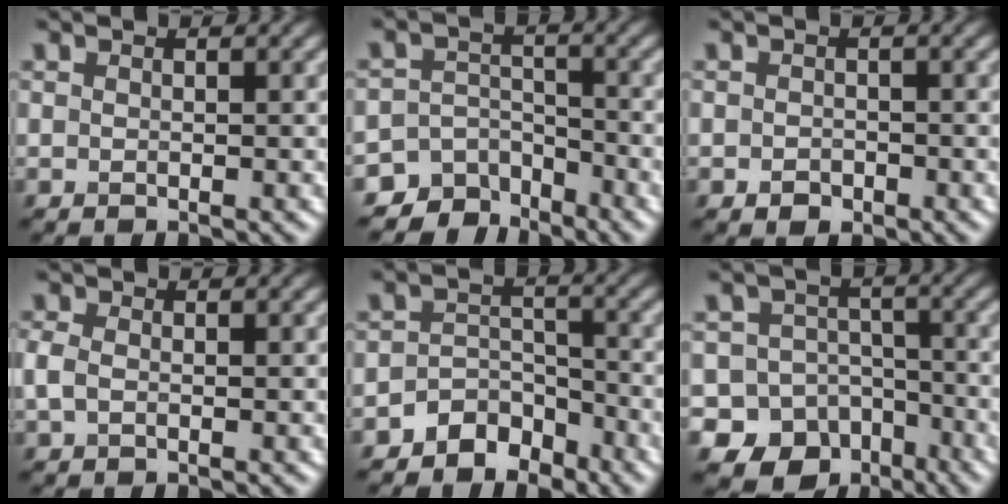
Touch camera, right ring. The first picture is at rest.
{"total": 5.6, "force": [-4.5, 3.2, 0.5], "torque": [0.010, -0.004, -0.071]}
{"total": 1.1, "force": [-0.4, 0.8, 0.6], "torque": [-0.011, -0.001, -0.009]}
{"total": 1.5, "force": [0.0, 1.0, 1.1], "torque": [-0.029, 0.003, -0.006]}
{"total": 3.5, "force": [-2.6, 2.2, 1.0], "torque": [-0.006, 0.006, -0.050]}
{"total": 12.9, "force": [-7.7, 10.1, 2.6], "torque": [-0.031, -0.037, -0.130]}